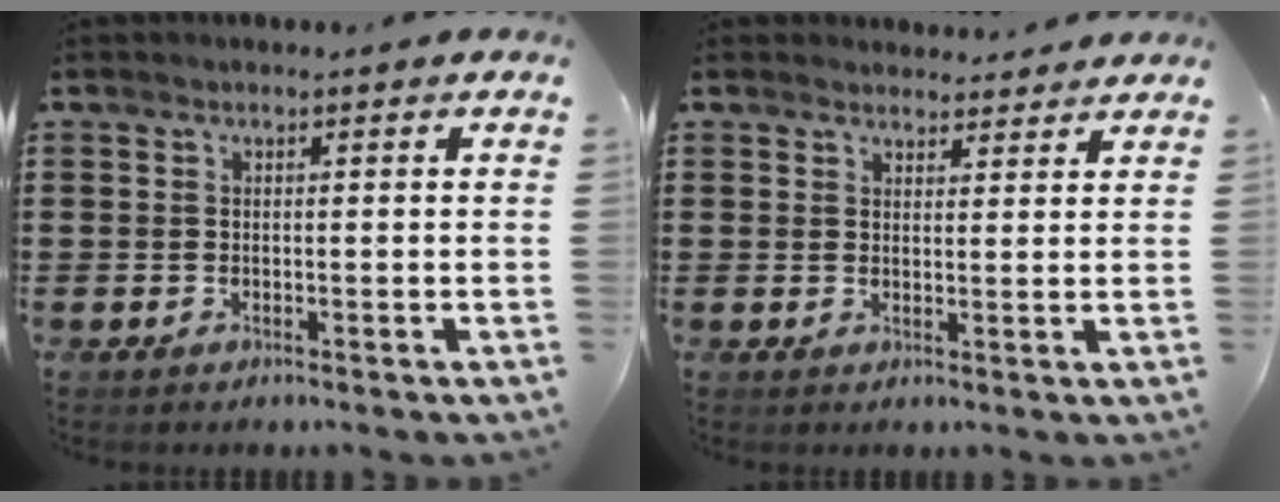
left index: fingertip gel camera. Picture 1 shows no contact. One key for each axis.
{"total": 2.7, "fx": 2.6, "fy": 0.8, "fz": 0.0, "tx": -0.002, "ty": -0.008, "tz": 0.048}